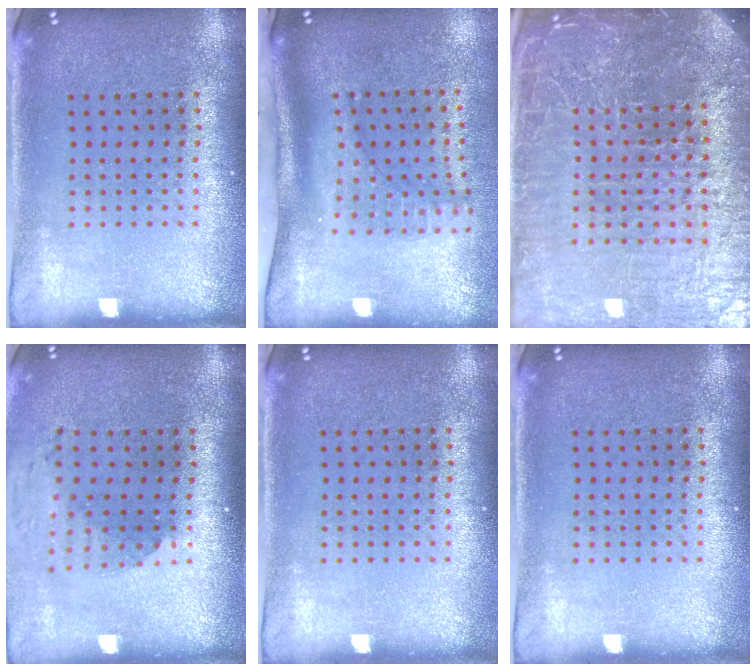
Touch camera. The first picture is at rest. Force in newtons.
{"total": 2.3, "press": 1.6, "slide": 1.6}
{"total": 6.6, "press": 5.9, "slide": 3.1}
{"total": 1.7, "press": 1.3, "slide": 1.1}
{"total": 0.0}
{"total": 0.0}